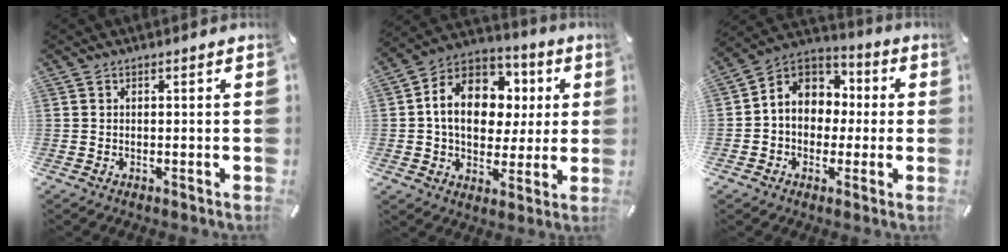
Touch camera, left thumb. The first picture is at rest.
{"total": 14.7, "force": [1.7, 11.8, 8.6], "torque": [-0.158, 0.006, 0.035]}
{"total": 9.6, "force": [0.7, 8.9, 3.4], "torque": [-0.090, -0.001, 0.014]}